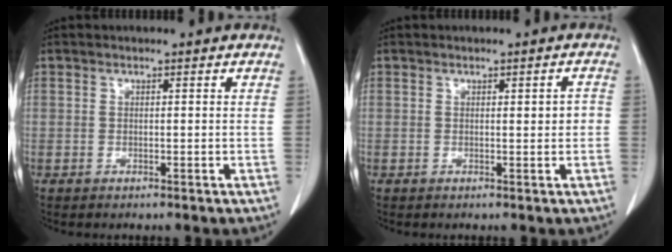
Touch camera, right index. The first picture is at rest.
{"total": 2.0, "force": [0.2, 0.7, 1.9], "torque": [-0.023, 0.002, 0.004]}